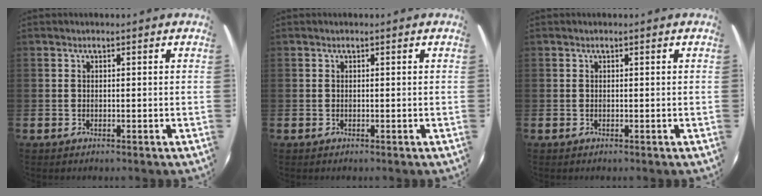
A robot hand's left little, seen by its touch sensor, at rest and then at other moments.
{"total": 0.0}
{"total": 0.0}